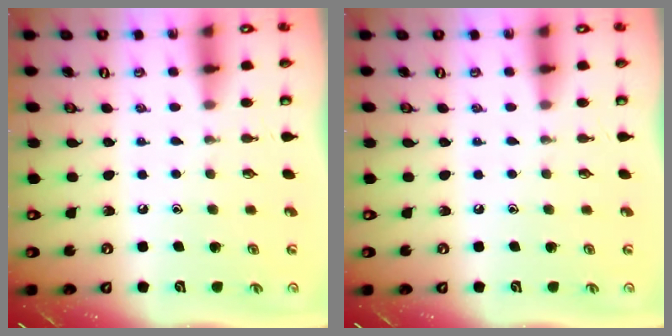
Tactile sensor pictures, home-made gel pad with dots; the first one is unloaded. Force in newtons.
{"total": 0.0}